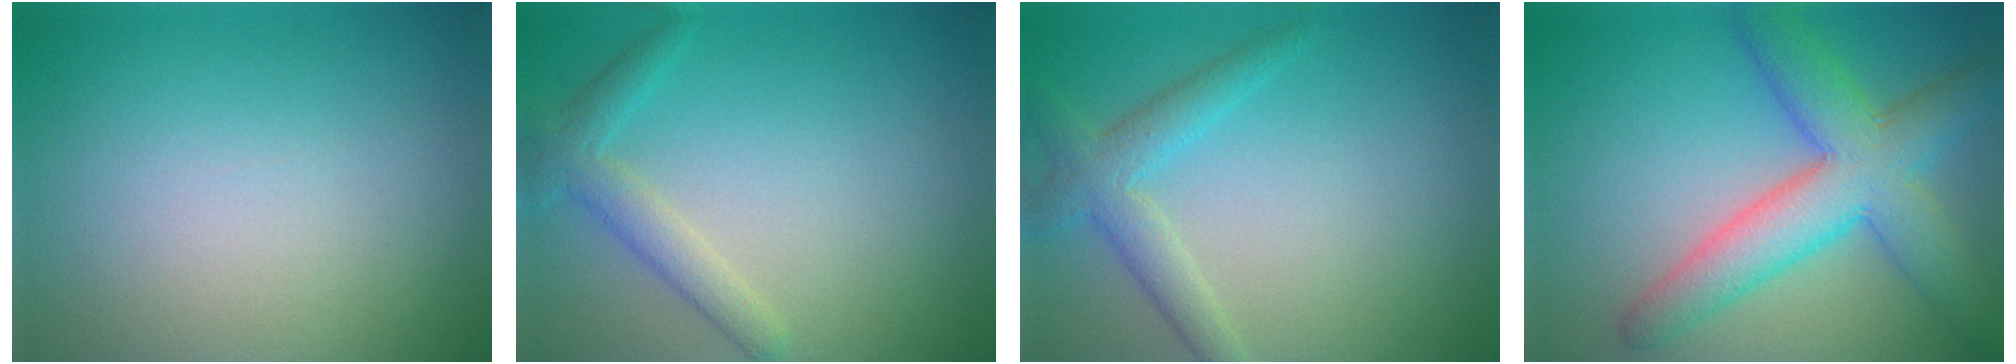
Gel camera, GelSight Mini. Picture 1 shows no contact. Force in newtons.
{"total": 2.6, "press": 2.6, "slide": 0.1}
{"total": 3.2, "press": 3.2, "slide": 0.1}
{"total": 7.4, "press": 7.4, "slide": 0.2}